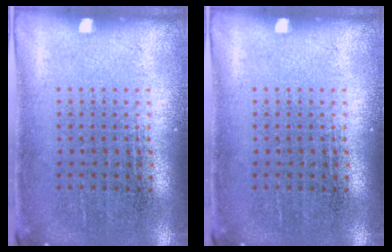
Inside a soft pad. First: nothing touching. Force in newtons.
{"total": 0.0}